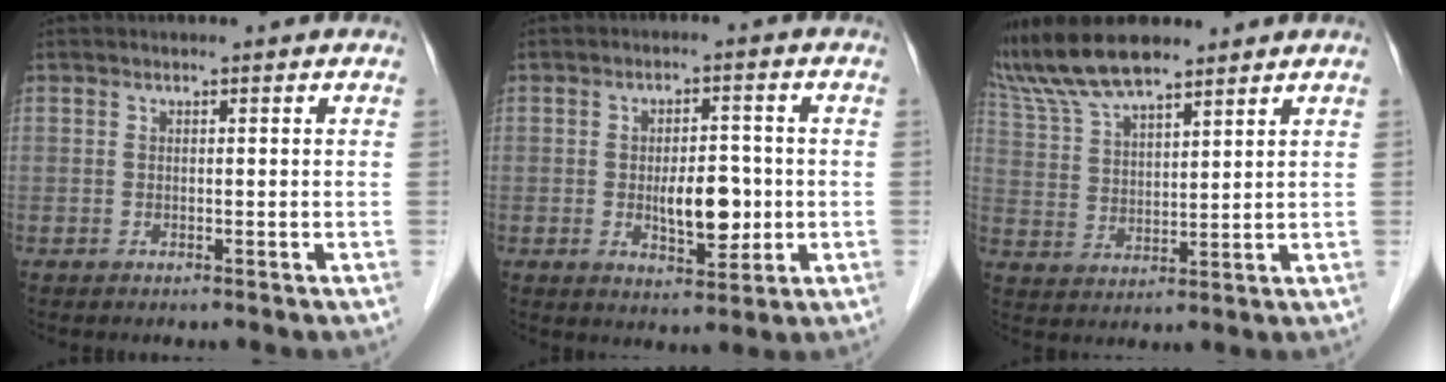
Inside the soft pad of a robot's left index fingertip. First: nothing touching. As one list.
[{"total": 6.7, "force": [-0.9, 2.8, 6.0], "torque": [-0.095, -0.007, -0.009]}, {"total": 12.8, "force": [11.1, 2.7, 5.8], "torque": [-0.129, 0.024, 0.219]}]